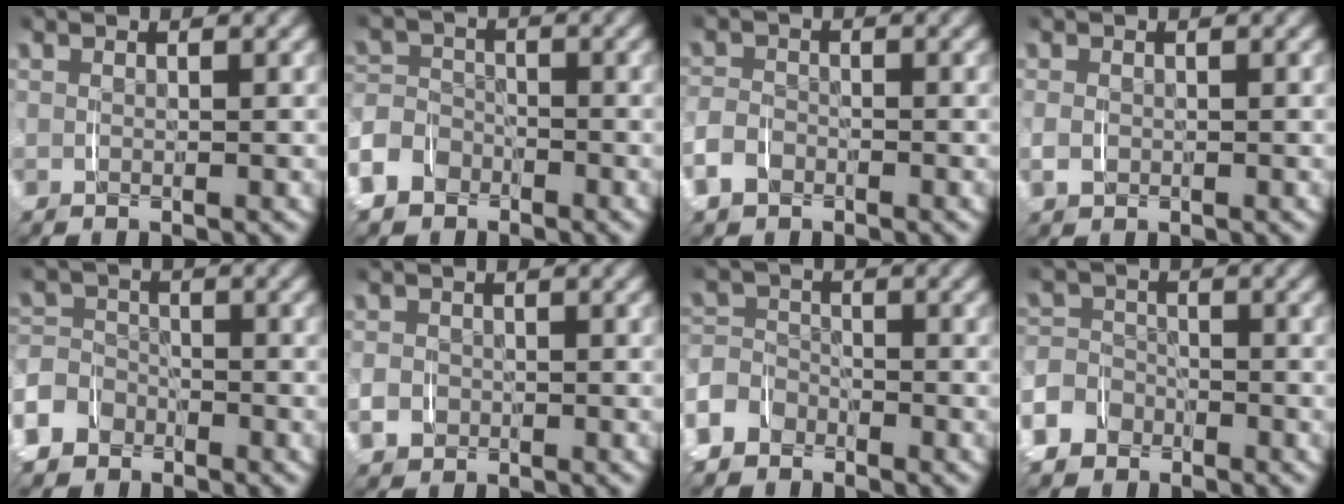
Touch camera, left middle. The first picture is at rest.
{"total": 5.9, "force": [-3.1, 4.8, 1.5], "torque": [-0.041, -0.015, -0.057]}
{"total": 2.8, "force": [-1.4, 2.2, 1.2], "torque": [-0.035, -0.003, -0.028]}
{"total": 1.2, "force": [-0.2, 1.0, 0.7], "torque": [-0.016, 0.000, -0.002]}
{"total": 6.0, "force": [-3.1, 5.0, 1.3], "torque": [-0.037, -0.014, -0.059]}
{"total": 2.5, "force": [-0.7, 2.2, 0.8], "torque": [-0.026, -0.007, -0.012]}
{"total": 5.3, "force": [-3.0, 4.2, 1.2], "torque": [-0.035, -0.015, -0.054]}
{"total": 6.2, "force": [-3.1, 5.2, 1.3], "torque": [-0.034, -0.012, -0.062]}